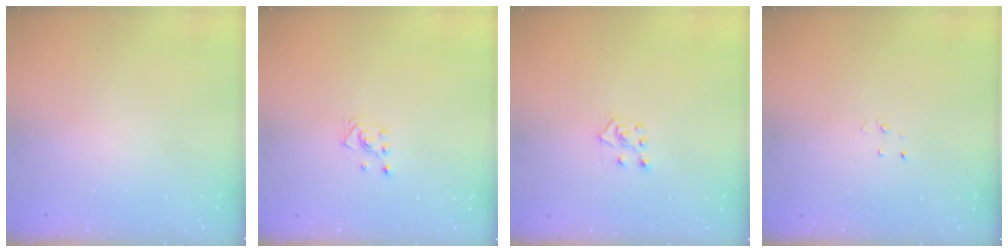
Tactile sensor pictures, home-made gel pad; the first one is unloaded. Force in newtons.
{"total": 2.8, "press": 2.8, "slide": 0.3}
{"total": 5.5, "press": 5.5, "slide": 0.4}
{"total": 2.3, "press": 2.3, "slide": 0.2}